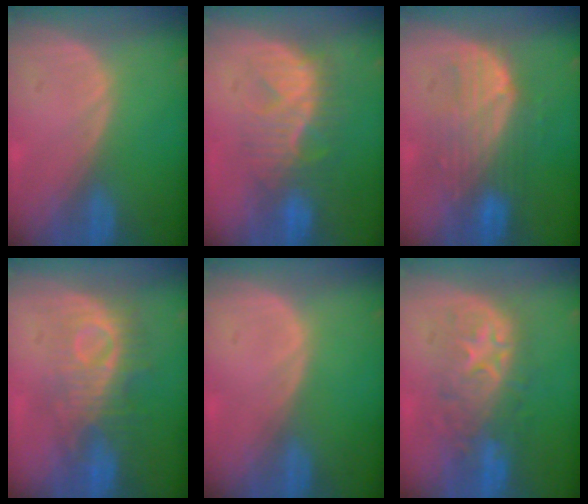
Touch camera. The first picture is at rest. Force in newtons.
{"total": 8.0, "press": 7.9, "slide": 1.3}
{"total": 7.8, "press": 7.7, "slide": 1.4}
{"total": 9.1, "press": 8.4, "slide": 3.6}
{"total": 0.0}
{"total": 8.7, "press": 8.6, "slide": 1.7}